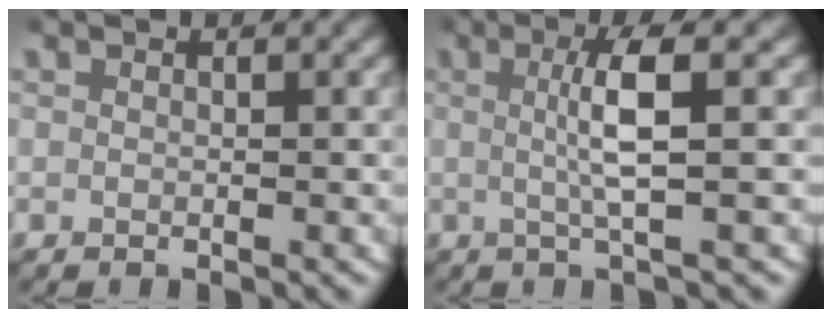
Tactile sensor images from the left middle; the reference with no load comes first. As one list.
[{"total": 3.9, "force": [0.6, -0.2, 3.9], "torque": [-0.074, 0.006, 0.008]}]